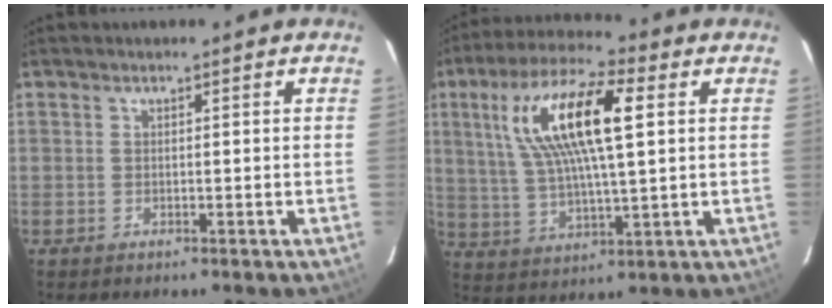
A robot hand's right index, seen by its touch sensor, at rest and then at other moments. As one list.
[{"total": 17.0, "force": [5.1, 4.8, 15.5], "torque": [-0.300, 0.022, 0.095]}]